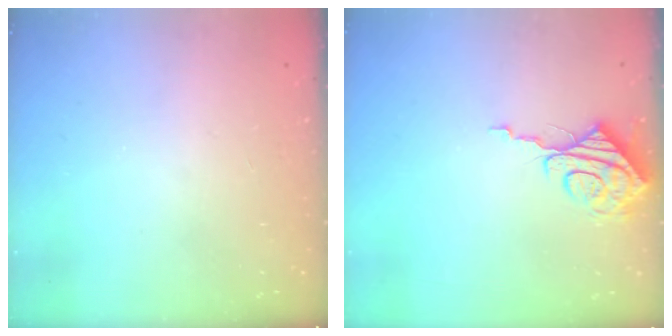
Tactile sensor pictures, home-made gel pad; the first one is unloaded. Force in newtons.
{"total": 8.6, "press": 8.6, "slide": 0.6}